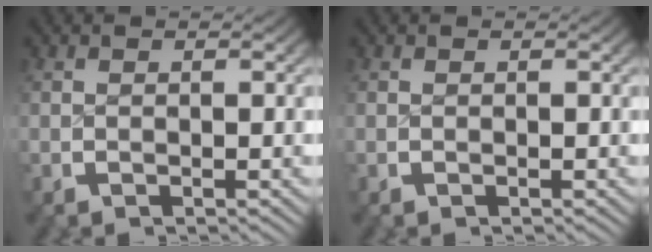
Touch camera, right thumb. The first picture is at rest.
{"total": 0.0}